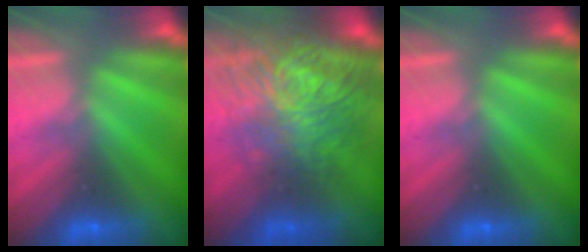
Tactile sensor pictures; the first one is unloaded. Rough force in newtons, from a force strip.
{"total": 7.9}
{"total": 0.0}